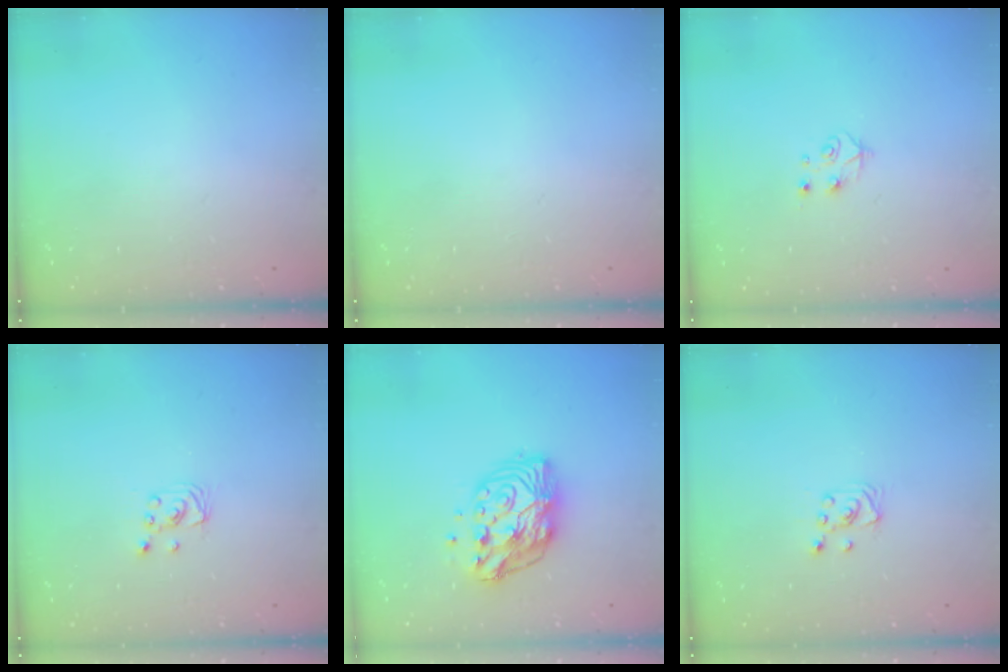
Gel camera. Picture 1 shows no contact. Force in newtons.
{"total": 0.0}
{"total": 5.0, "press": 4.9, "slide": 0.5}
{"total": 1.9, "press": 1.9, "slide": 0.1}
{"total": 12.6, "press": 12.6, "slide": 1.1}
{"total": 3.4, "press": 3.4, "slide": 0.4}